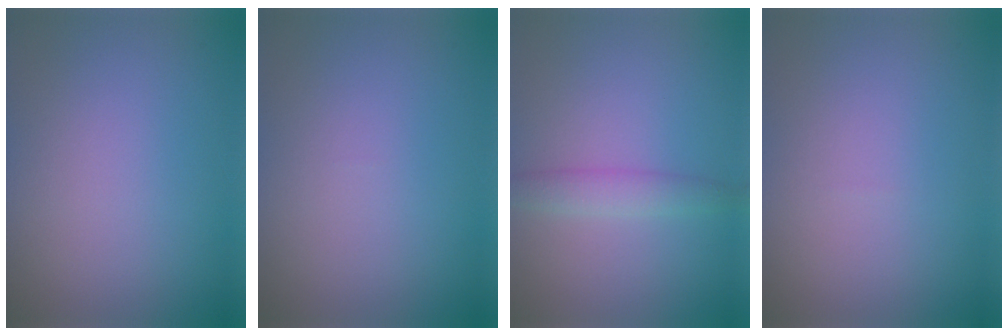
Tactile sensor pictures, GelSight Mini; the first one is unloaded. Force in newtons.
{"total": 0.0}
{"total": 2.0, "press": 2.0, "slide": 0.2}
{"total": 0.0}